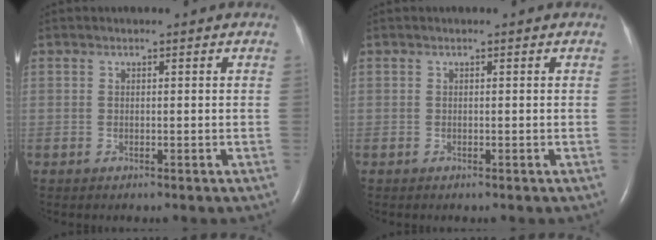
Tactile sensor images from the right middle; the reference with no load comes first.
{"total": 0.0}